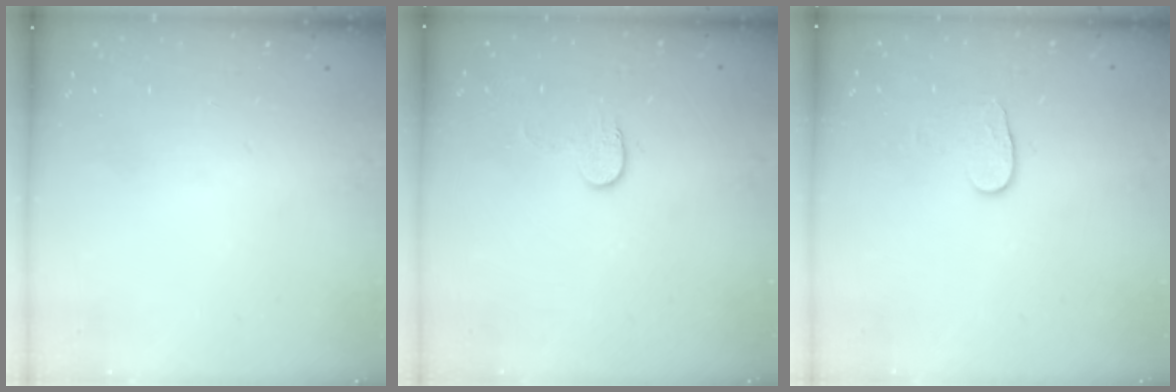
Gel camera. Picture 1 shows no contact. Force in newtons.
{"total": 5.4, "press": 5.4, "slide": 0.5}
{"total": 5.6, "press": 5.5, "slide": 0.5}